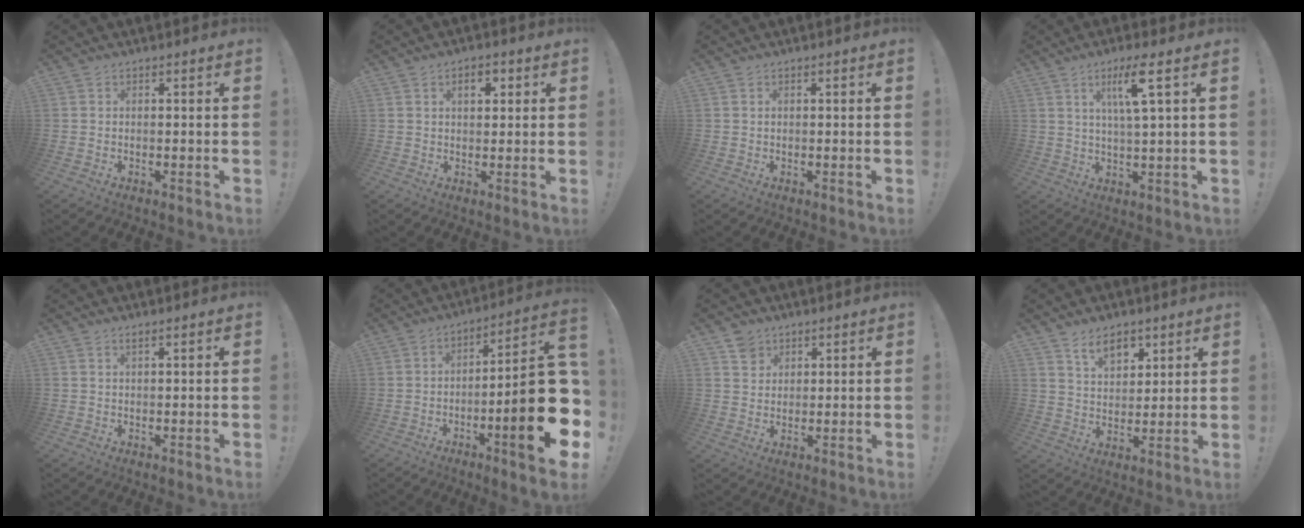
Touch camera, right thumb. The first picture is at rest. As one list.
[{"total": 4.0, "force": [1.3, 2.4, 3.0], "torque": [-0.032, -0.003, 0.014]}, {"total": 0.5, "force": [0.0, 0.5, 0.2], "torque": [-0.012, 0.005, 0.002]}, {"total": 8.5, "force": [3.5, 0.6, 7.7], "torque": [-0.137, 0.002, 0.051]}, {"total": 0.6, "force": [0.4, 0.0, 0.4], "torque": [-0.007, 0.000, 0.007]}, {"total": 21.7, "force": [-5.4, 4.7, 20.5], "torque": [-0.291, 0.030, -0.076]}, {"total": 4.5, "force": [2.8, 3.4, 0.7], "torque": [-0.012, -0.009, 0.054]}, {"total": 8.5, "force": [5.7, 4.9, 3.9], "torque": [-0.066, -0.022, 0.106]}]